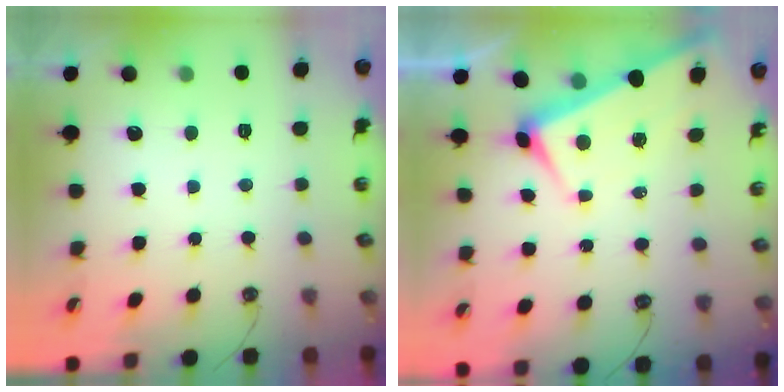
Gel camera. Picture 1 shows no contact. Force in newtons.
{"total": 3.0, "press": 2.9, "slide": 0.6}